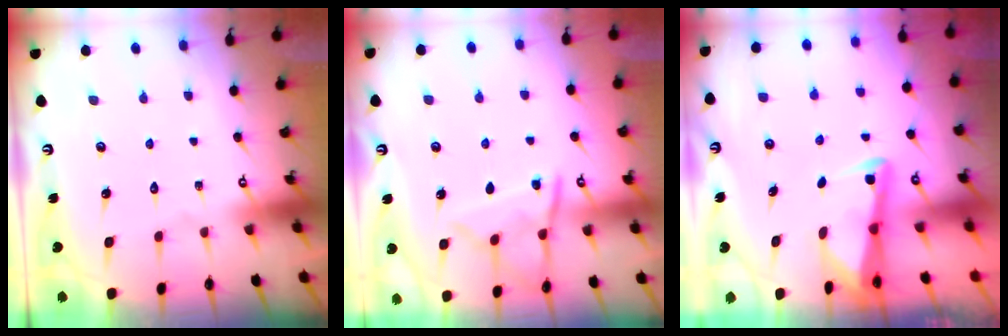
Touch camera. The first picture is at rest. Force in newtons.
{"total": 10.5, "press": 10.4, "slide": 1.0}
{"total": 2.9, "press": 2.9, "slide": 0.4}